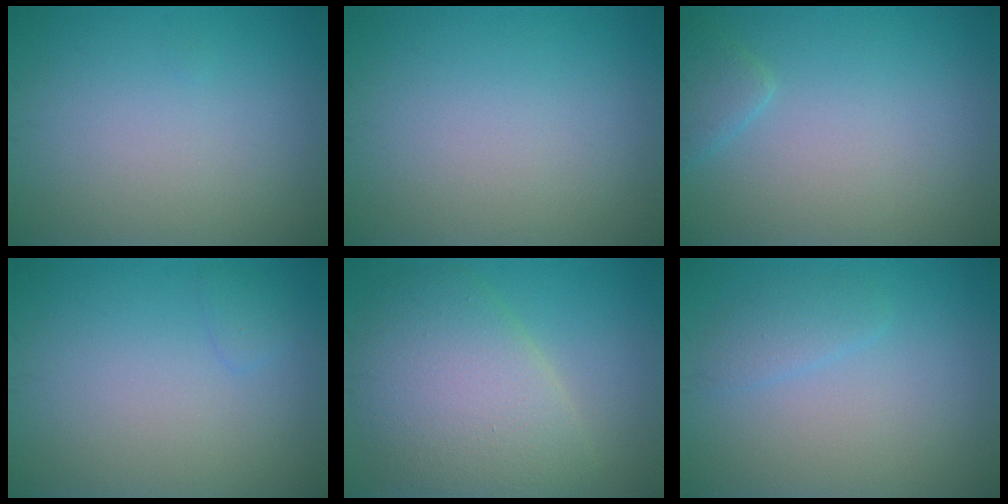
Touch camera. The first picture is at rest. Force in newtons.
{"total": 0.0}
{"total": 1.5, "press": 1.5, "slide": 0.1}
{"total": 0.8, "press": 0.8, "slide": 0.0}
{"total": 8.1, "press": 8.1, "slide": 0.3}
{"total": 1.5, "press": 1.5, "slide": 0.1}